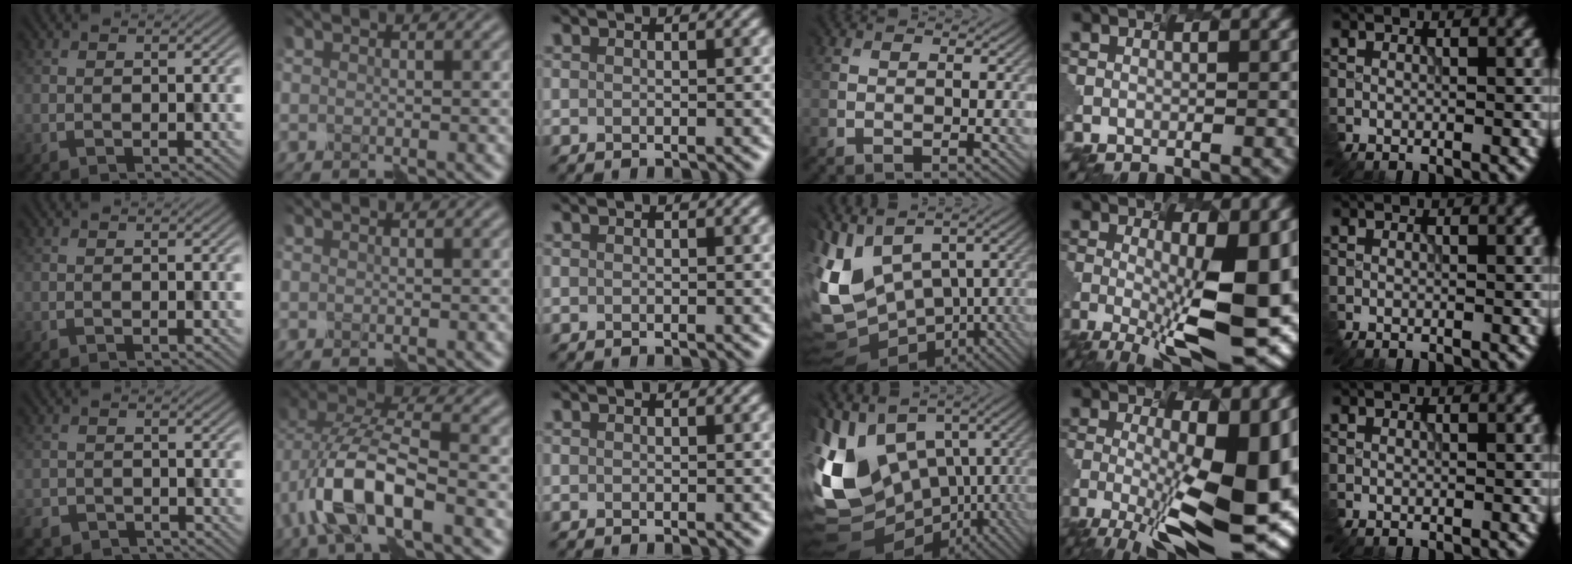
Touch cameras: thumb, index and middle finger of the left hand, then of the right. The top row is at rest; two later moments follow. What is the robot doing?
{"motion": "disassemble", "object": "puzzle pieces"}